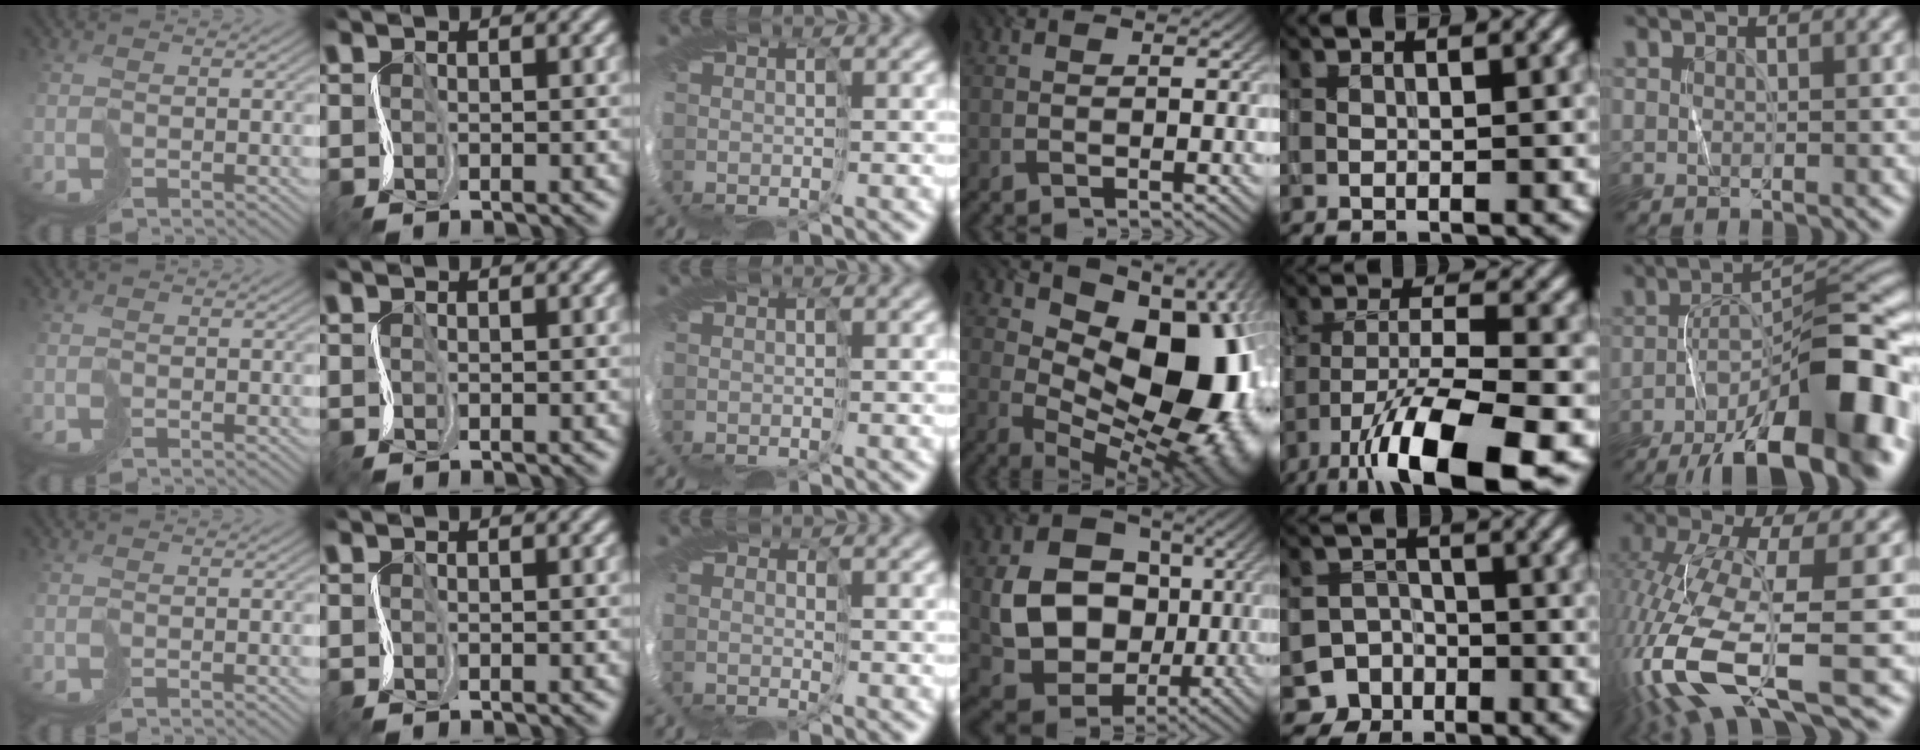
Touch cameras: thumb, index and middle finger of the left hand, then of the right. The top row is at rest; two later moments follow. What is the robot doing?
{"motion": "cut", "object": "wrapping paper"}